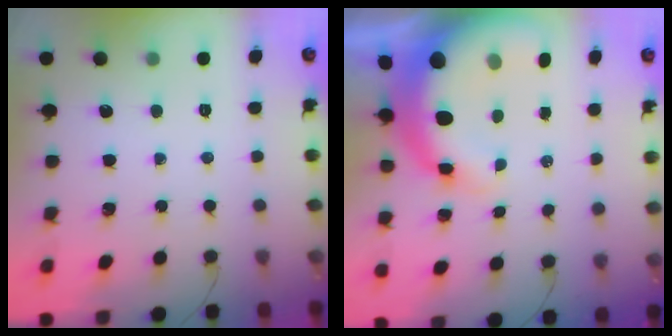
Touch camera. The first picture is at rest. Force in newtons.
{"total": 14.2, "press": 13.8, "slide": 3.2}